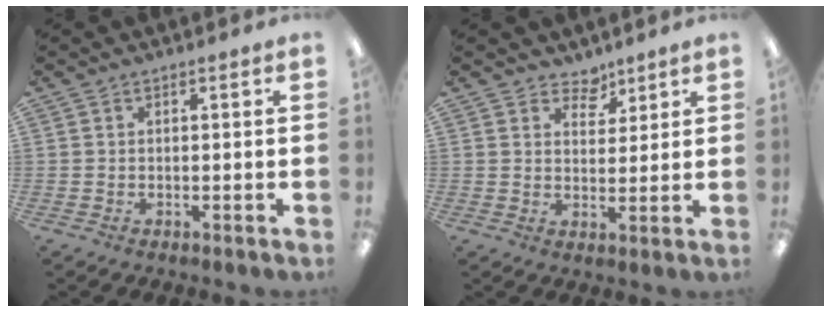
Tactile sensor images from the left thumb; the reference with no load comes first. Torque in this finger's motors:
{"motor_torque": [0.09, 0.13, -0.12, -0.16, -0.01]}